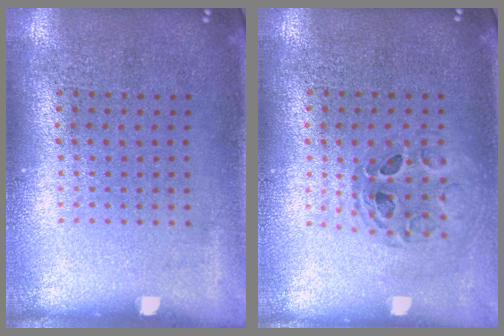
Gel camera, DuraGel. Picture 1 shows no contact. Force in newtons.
{"total": 0.8, "press": 0.7, "slide": 0.2}